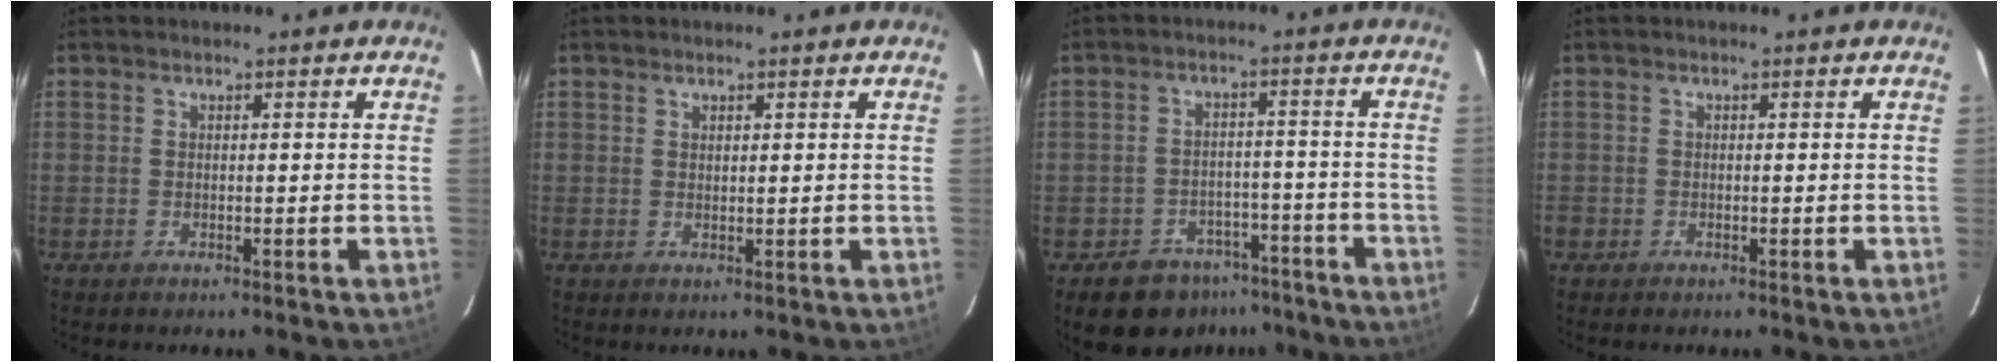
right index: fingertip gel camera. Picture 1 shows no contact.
{"total": 0.9, "force": [0.7, 0.4, 0.3], "torque": [-0.003, 0.001, 0.014]}
{"total": 10.2, "force": [-7.0, 6.9, 2.8], "torque": [-0.063, 0.029, -0.081]}
{"total": 0.9, "force": [-0.6, 0.8, 0.0], "torque": [-0.001, 0.002, -0.011]}